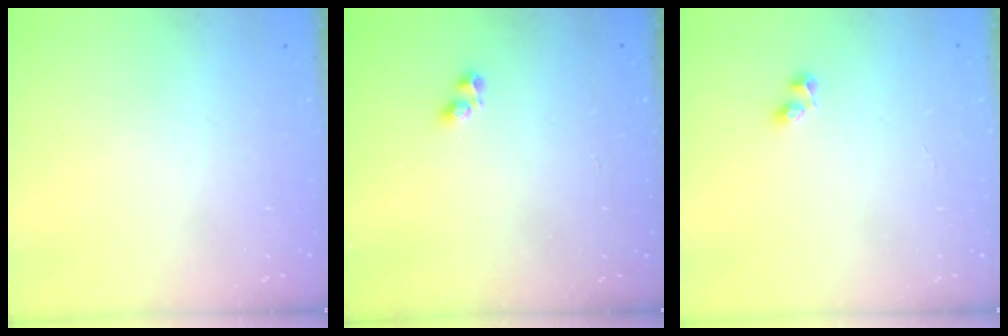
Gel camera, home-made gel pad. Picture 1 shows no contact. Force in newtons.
{"total": 1.9, "press": 1.9, "slide": 0.3}
{"total": 3.0, "press": 2.7, "slide": 1.3}